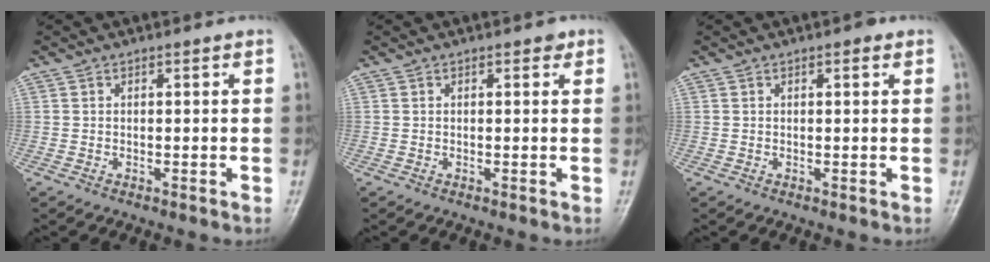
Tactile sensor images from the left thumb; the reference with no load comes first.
{"total": 0.9, "force": [0.5, 0.6, 0.4], "torque": [0.004, -0.001, 0.002]}
{"total": 1.0, "force": [0.5, 0.4, 0.7], "torque": [-0.006, 0.001, 0.004]}